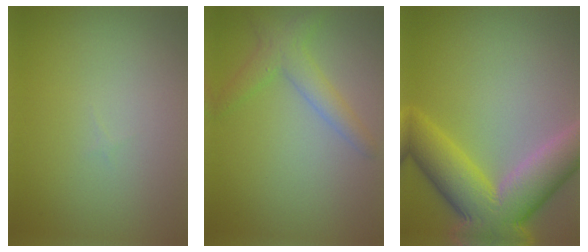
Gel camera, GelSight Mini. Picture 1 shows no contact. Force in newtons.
{"total": 2.9, "press": 2.9, "slide": 0.1}
{"total": 10.6, "press": 10.6, "slide": 0.7}